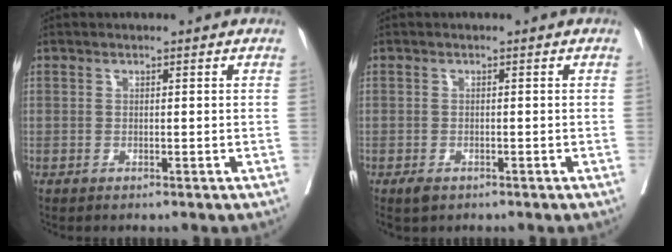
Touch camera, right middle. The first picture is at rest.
{"total": 1.6, "force": [-1.0, 0.9, 0.8], "torque": [-0.019, -0.002, -0.011]}